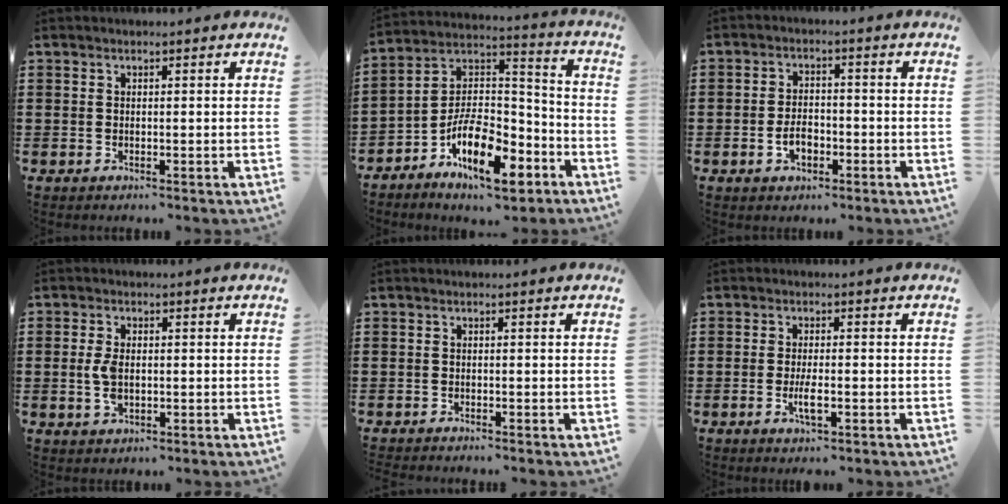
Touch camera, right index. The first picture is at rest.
{"total": 13.3, "force": [-7.9, 5.9, 9.0], "torque": [-0.167, 0.028, -0.144]}
{"total": 3.7, "force": [-1.3, 2.4, 2.5], "torque": [-0.039, 0.003, -0.026]}
{"total": 3.8, "force": [-0.2, 2.0, 3.2], "torque": [-0.076, -0.002, -0.008]}
{"total": 0.7, "force": [-0.7, -0.1, 0.0], "torque": [-0.001, -0.002, -0.014]}
{"total": 3.5, "force": [-1.1, 0.8, 3.2], "torque": [-0.069, -0.007, -0.023]}